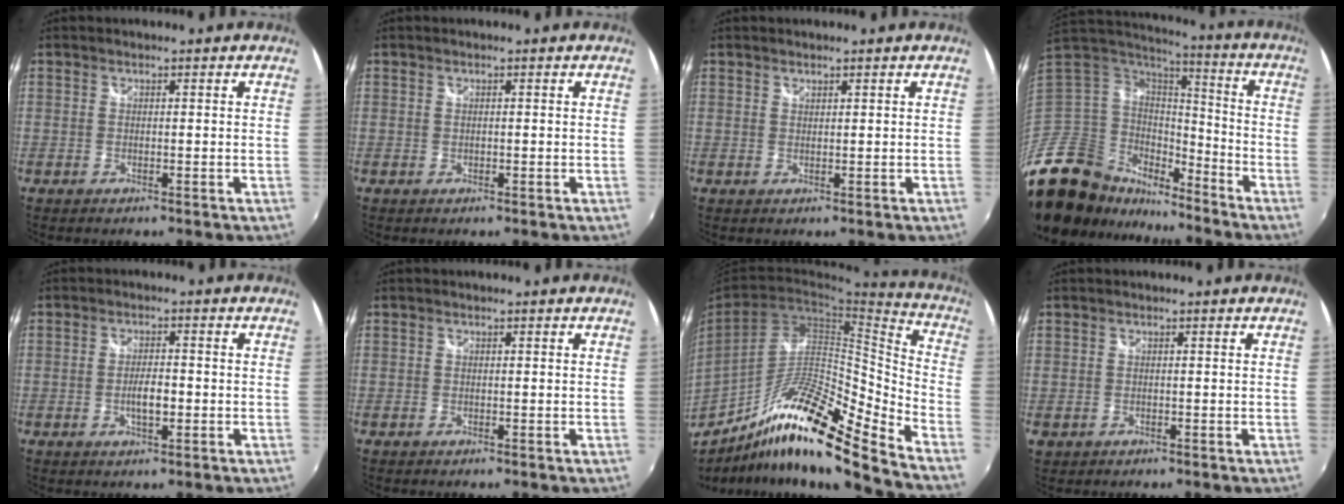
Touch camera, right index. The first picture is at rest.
{"total": 0.0}
{"total": 0.6, "force": [0.6, 0.1, 0.0], "torque": [0.001, 0.000, 0.011]}
{"total": 22.0, "force": [-15.6, 11.9, 10.0], "torque": [-0.226, 0.003, -0.274]}
{"total": 3.9, "force": [-0.9, 1.3, 3.5], "torque": [-0.065, -0.001, -0.014]}
{"total": 0.0}
{"total": 20.5, "force": [-14.1, 2.1, 14.7], "torque": [-0.236, -0.009, -0.250]}
{"total": 1.7, "force": [-0.2, 1.6, 0.3], "torque": [-0.005, -0.004, -0.005]}